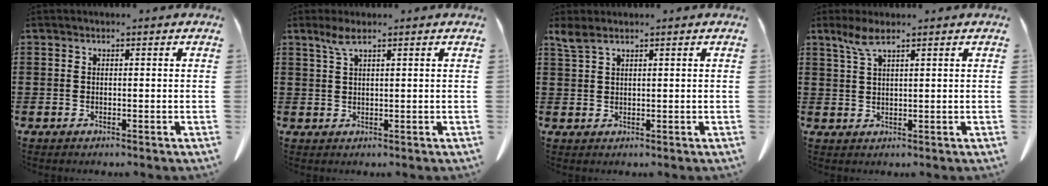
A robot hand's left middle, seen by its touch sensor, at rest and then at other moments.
{"total": 2.7, "force": [1.7, 0.4, 2.0], "torque": [-0.045, 0.003, 0.031]}
{"total": 2.5, "force": [1.7, 0.6, 1.8], "torque": [-0.041, 0.002, 0.031]}
{"total": 3.6, "force": [2.3, 0.6, 2.6], "torque": [-0.060, 0.002, 0.042]}